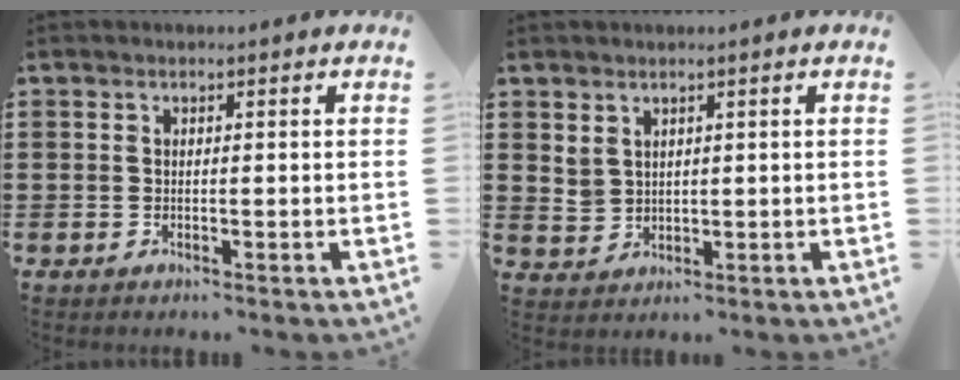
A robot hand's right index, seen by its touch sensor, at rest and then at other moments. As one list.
[{"total": 2.5, "force": [1.9, 1.6, 0.5], "torque": [-0.017, 0.006, 0.037]}]